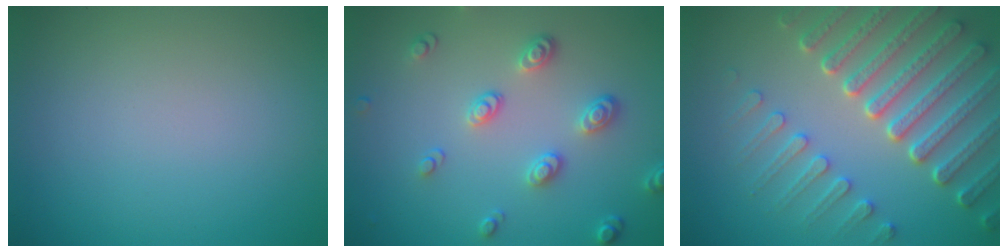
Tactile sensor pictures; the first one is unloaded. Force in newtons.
{"total": 3.4, "press": 2.8, "slide": 1.9}
{"total": 7.5, "press": 5.8, "slide": 4.7}